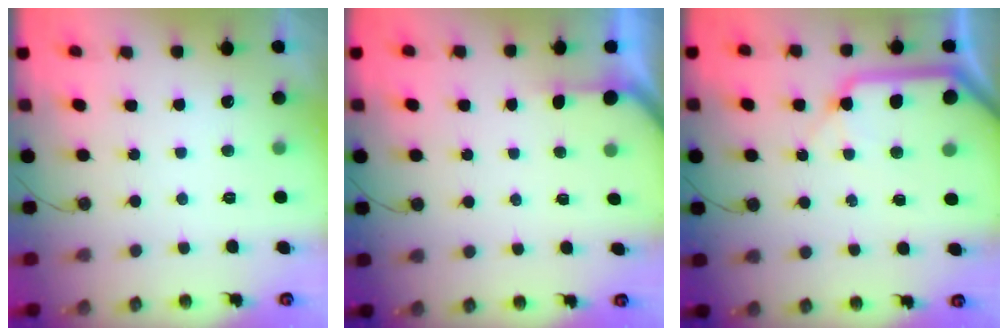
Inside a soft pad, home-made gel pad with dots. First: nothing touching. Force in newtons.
{"total": 1.2, "press": 1.2, "slide": 0.2}
{"total": 12.8, "press": 12.8, "slide": 1.4}